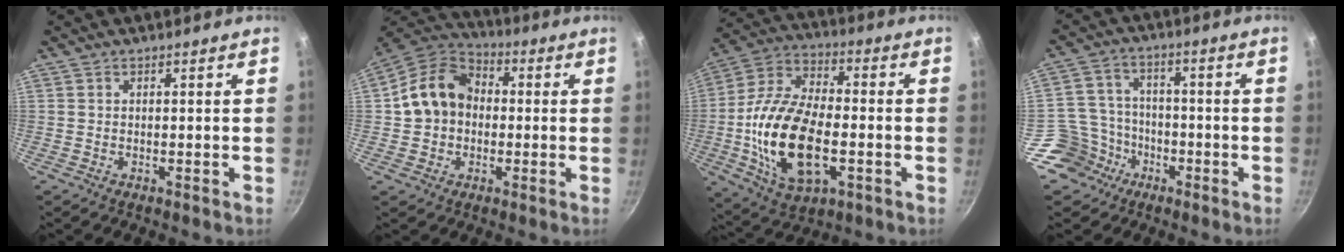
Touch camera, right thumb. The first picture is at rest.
{"total": 12.9, "force": [0.3, 10.3, 7.7], "torque": [-0.104, 0.033, -0.012]}
{"total": 21.2, "force": [-4.0, 11.2, 17.5], "torque": [-0.330, 0.024, -0.073]}
{"total": 9.2, "force": [-5.0, 7.6, 1.2], "torque": [0.006, 0.051, -0.095]}